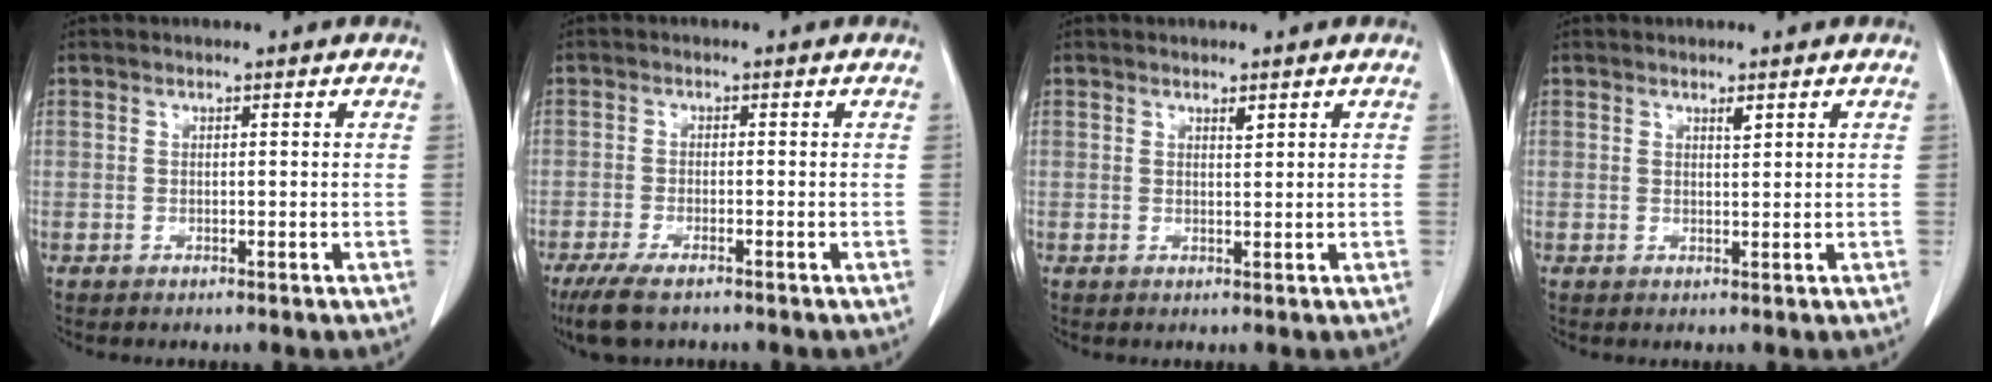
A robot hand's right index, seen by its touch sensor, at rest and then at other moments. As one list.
[{"total": 5.8, "force": [-4.3, 1.4, 3.7], "torque": [-0.074, -0.016, -0.069]}, {"total": 0.8, "force": [0.6, 0.2, 0.6], "torque": [-0.015, -0.006, 0.010]}, {"total": 1.0, "force": [0.6, 0.2, 0.7], "torque": [-0.016, -0.005, 0.011]}]